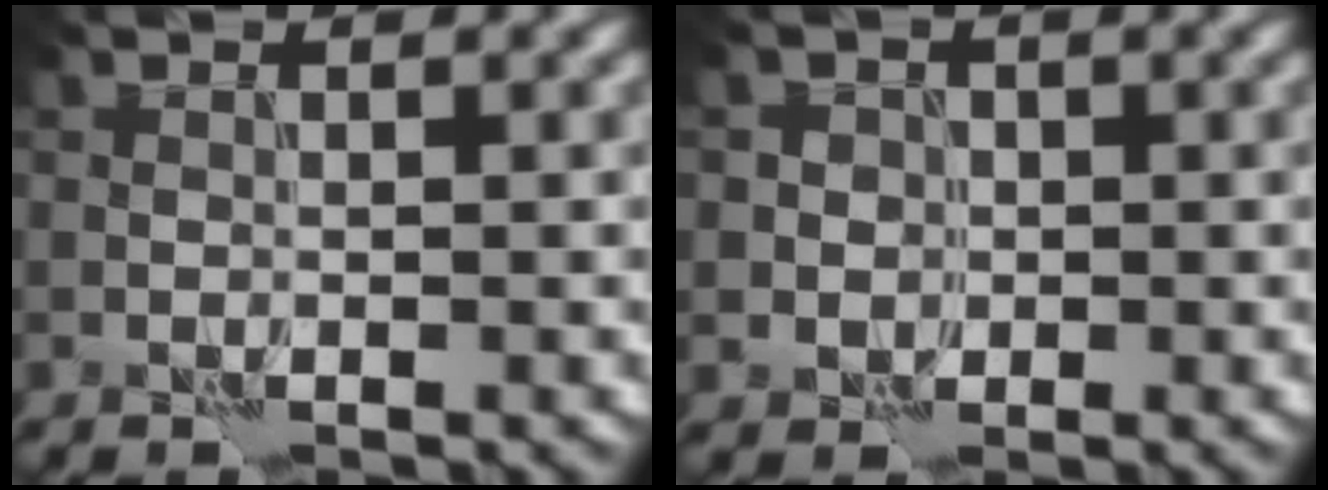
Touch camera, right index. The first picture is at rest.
{"total": 2.3, "force": [0.2, 2.2, 0.4], "torque": [0.016, 0.008, -0.010]}